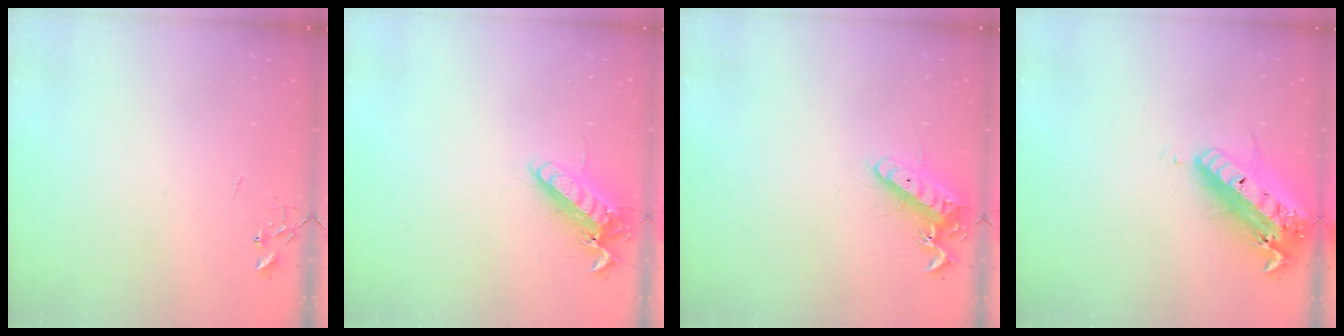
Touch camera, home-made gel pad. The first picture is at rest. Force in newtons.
{"total": 12.8, "press": 12.7, "slide": 1.8}
{"total": 12.7, "press": 12.6, "slide": 1.5}
{"total": 21.3, "press": 20.9, "slide": 4.2}